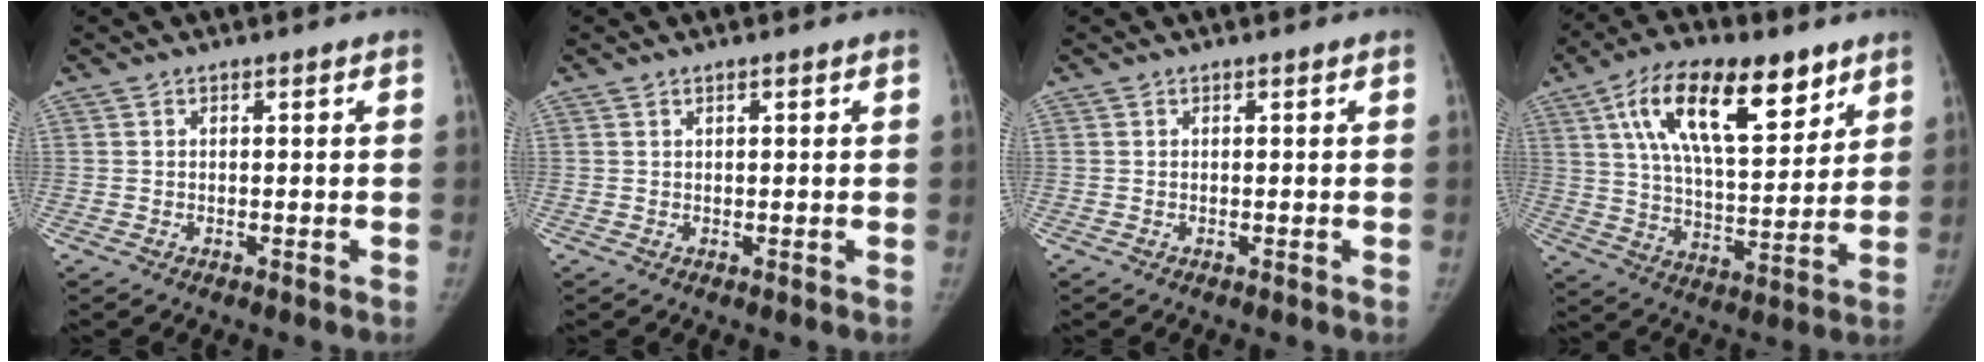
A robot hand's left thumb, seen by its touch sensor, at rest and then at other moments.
{"total": 0.6, "force": [0.3, 0.2, 0.5], "torque": [-0.007, 0.000, 0.005]}
{"total": 0.0}
{"total": 20.9, "force": [10.5, 9.2, 15.6], "torque": [-0.231, -0.027, 0.182]}